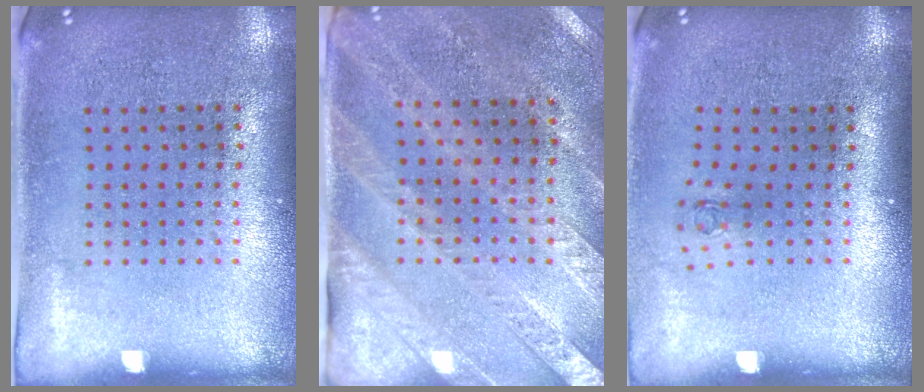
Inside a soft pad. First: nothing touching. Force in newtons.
{"total": 2.6, "press": 2.3, "slide": 1.3}
{"total": 0.6, "press": 0.3, "slide": 0.6}